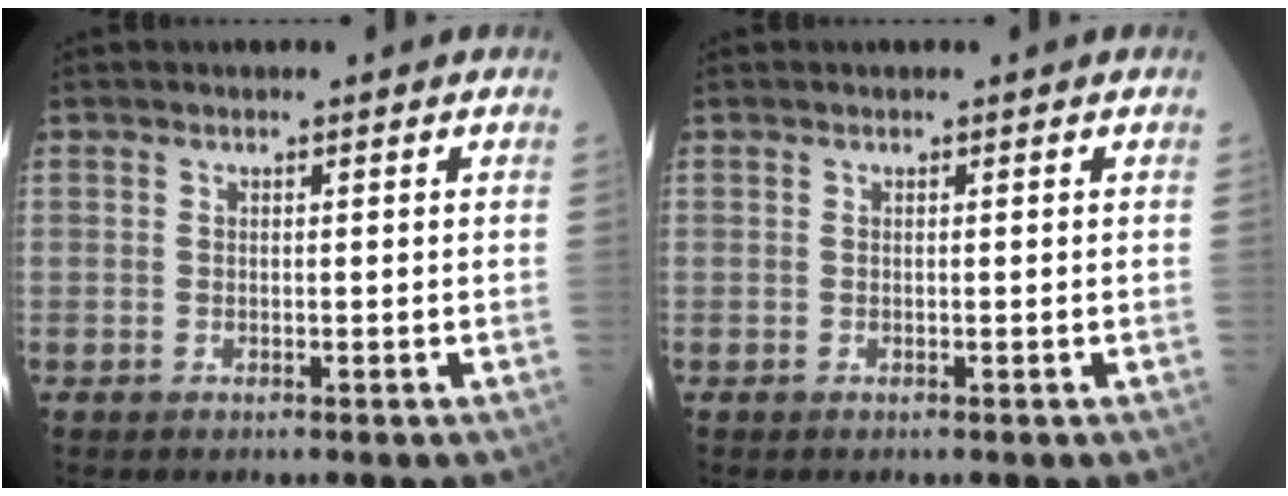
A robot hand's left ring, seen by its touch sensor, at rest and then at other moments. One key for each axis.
{"total": 0.0}